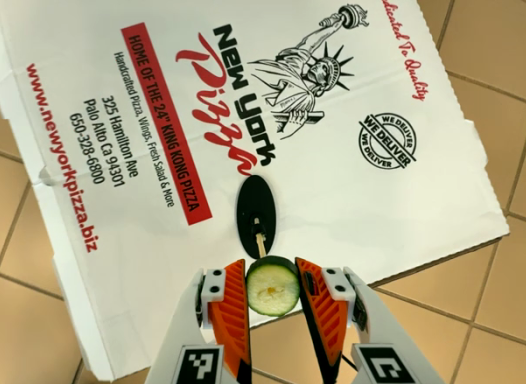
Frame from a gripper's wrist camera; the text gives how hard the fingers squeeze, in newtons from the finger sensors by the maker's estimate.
{"total": 8.2, "left": 8.6, "right": 7.7}